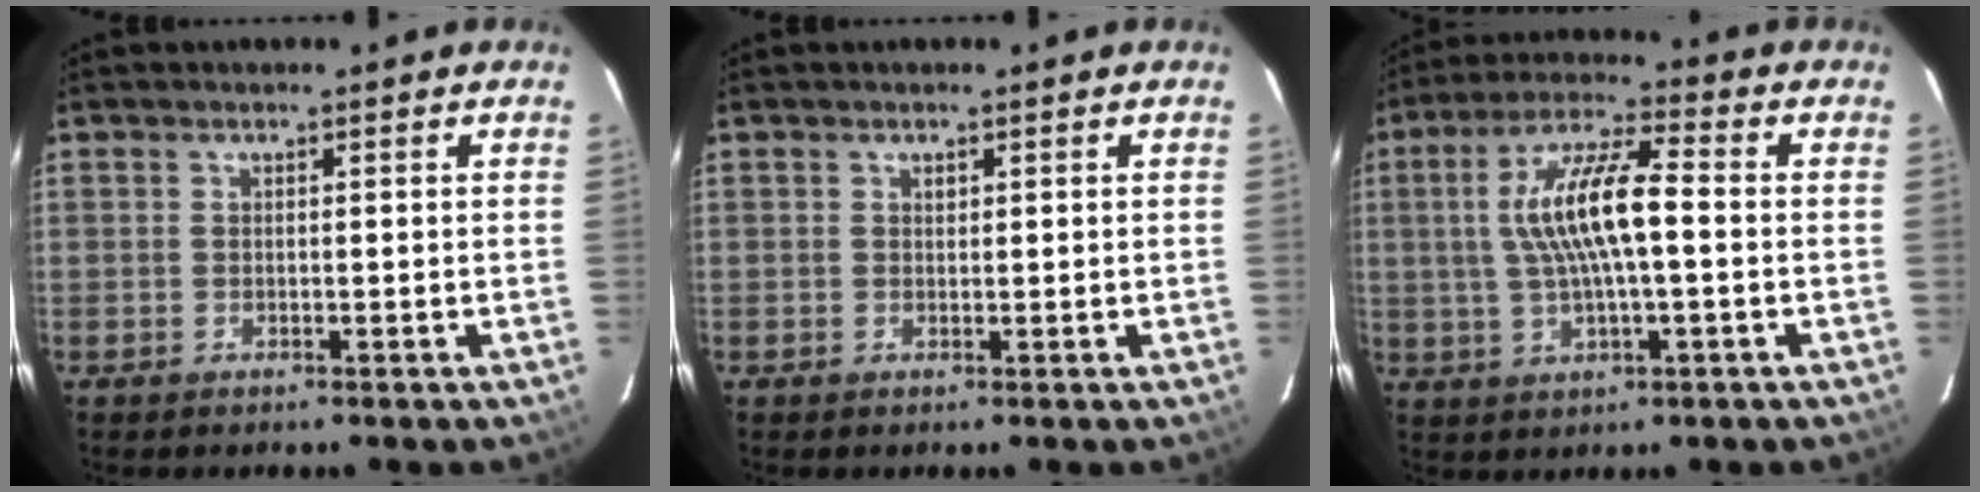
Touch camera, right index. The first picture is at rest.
{"total": 0.6, "force": [0.3, 0.4, 0.2], "torque": [-0.003, 0.001, 0.007]}
{"total": 11.8, "force": [0.4, 2.6, 11.5], "torque": [-0.217, 0.012, 0.009]}